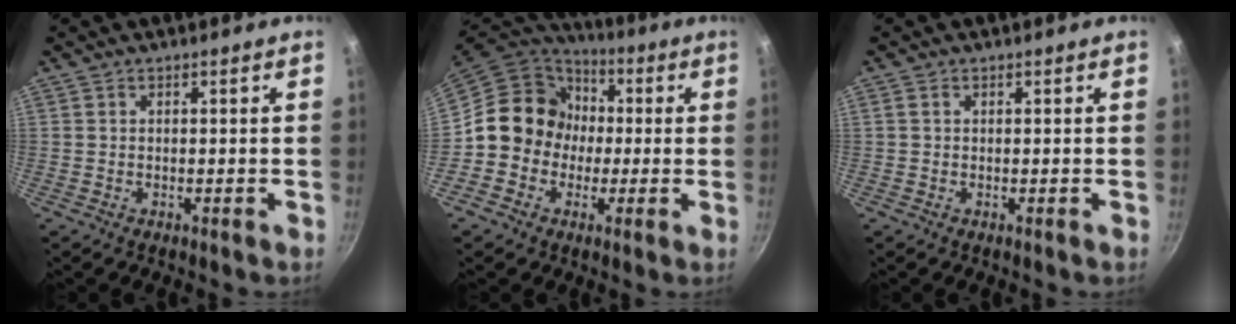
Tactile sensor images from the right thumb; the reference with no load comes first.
{"total": 13.6, "force": [-0.3, 12.6, 5.3], "torque": [-0.039, 0.035, -0.022]}
{"total": 0.7, "force": [0.2, 0.6, 0.4], "torque": [-0.006, 0.004, 0.002]}